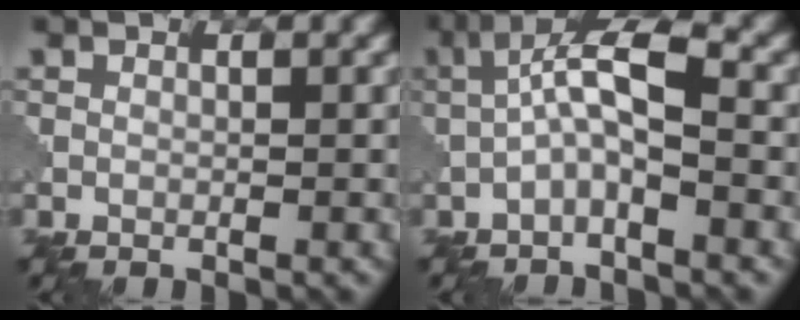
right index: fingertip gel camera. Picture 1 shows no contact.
{"total": 4.9, "force": [-0.5, 1.3, 4.7], "torque": [-0.085, 0.022, -0.021]}